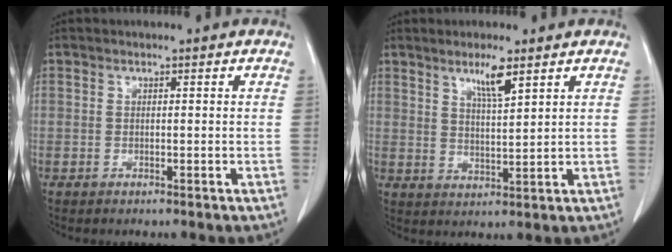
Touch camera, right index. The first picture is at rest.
{"total": 5.0, "force": [3.2, 0.5, 3.8], "torque": [-0.070, -0.007, 0.059]}